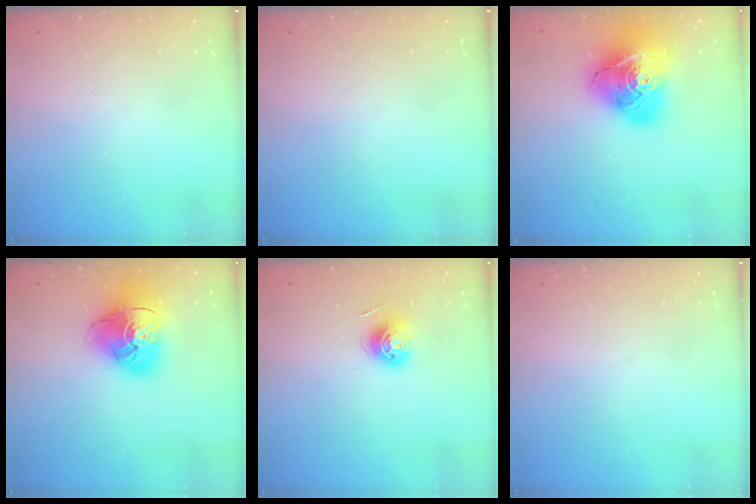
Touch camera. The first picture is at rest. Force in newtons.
{"total": 0.0}
{"total": 22.2, "press": 22.0, "slide": 2.8}
{"total": 17.3, "press": 17.2, "slide": 2.0}
{"total": 6.1, "press": 6.1, "slide": 0.5}
{"total": 0.0}